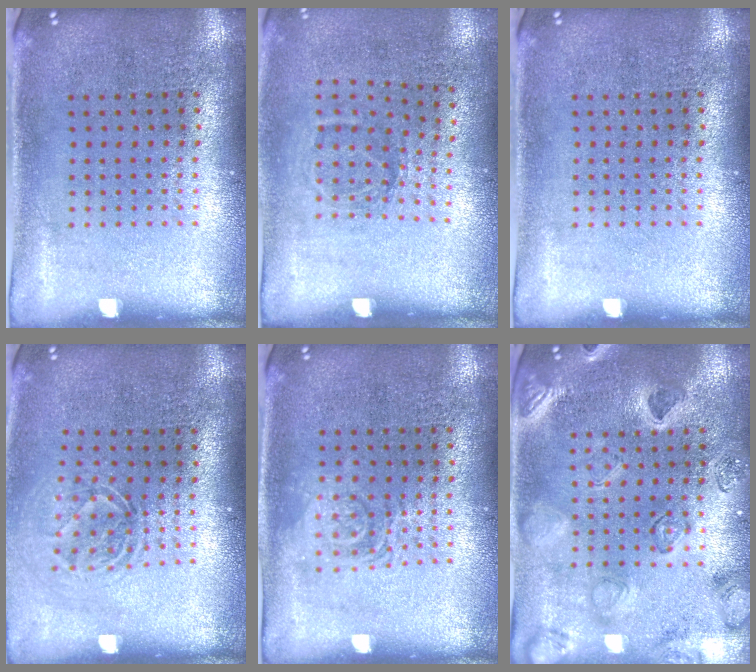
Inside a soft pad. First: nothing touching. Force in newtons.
{"total": 1.2, "press": 0.8, "slide": 0.8}
{"total": 0.0}
{"total": 1.7, "press": 1.2, "slide": 1.1}
{"total": 1.2, "press": 1.2, "slide": 0.2}
{"total": 2.5, "press": 2.5, "slide": 0.5}